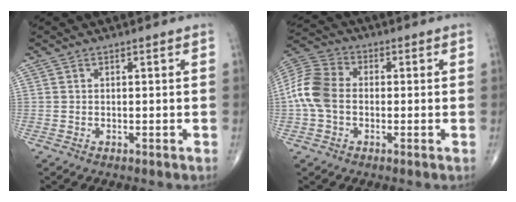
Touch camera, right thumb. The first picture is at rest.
{"total": 10.0, "force": [-1.1, 7.1, 6.9], "torque": [-0.141, 0.027, -0.034]}